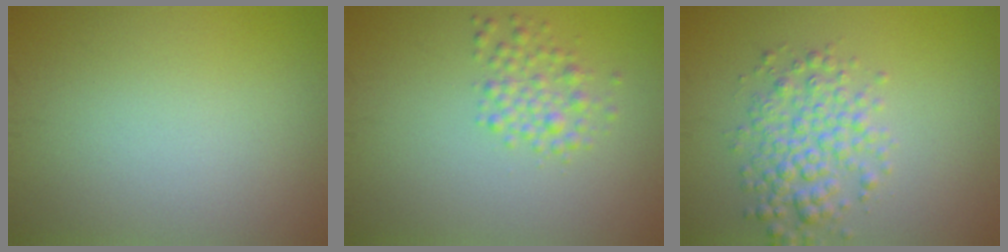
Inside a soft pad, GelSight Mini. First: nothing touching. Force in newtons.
{"total": 2.3, "press": 2.3, "slide": 0.0}
{"total": 4.0, "press": 4.0, "slide": 0.1}